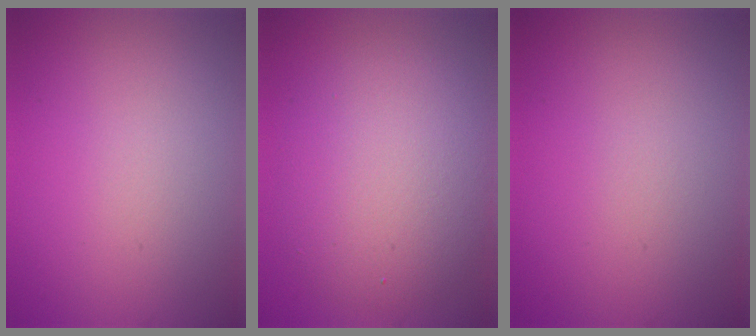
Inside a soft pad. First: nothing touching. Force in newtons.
{"total": 6.5, "press": 6.5, "slide": 0.4}
{"total": 0.0}